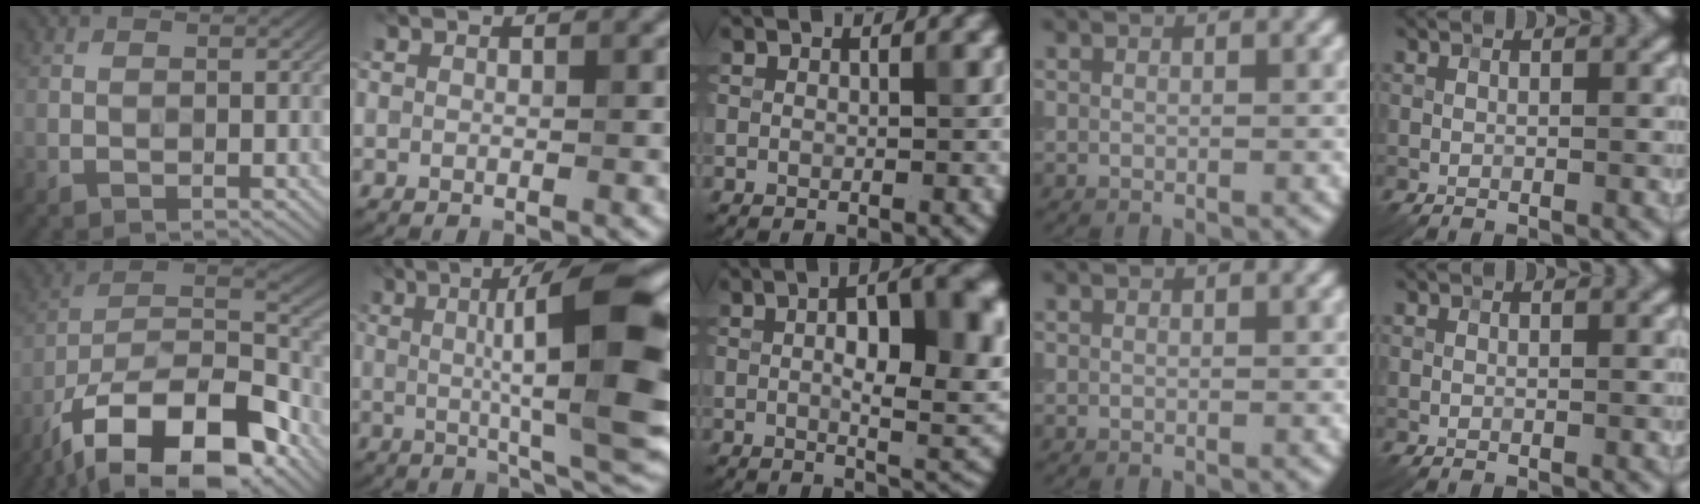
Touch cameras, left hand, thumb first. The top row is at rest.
{"thumb": {"total": 18.9, "force": [-12.9, 7.4, 11.7], "torque": [-0.230, -0.028, -0.218]}, "index": {"total": 12.7, "force": [1.3, 2.2, 12.5], "torque": [-0.168, 0.013, 0.020]}, "middle": {"total": 10.6, "force": [1.4, 4.2, 9.7], "torque": [-0.126, 0.006, 0.025]}}